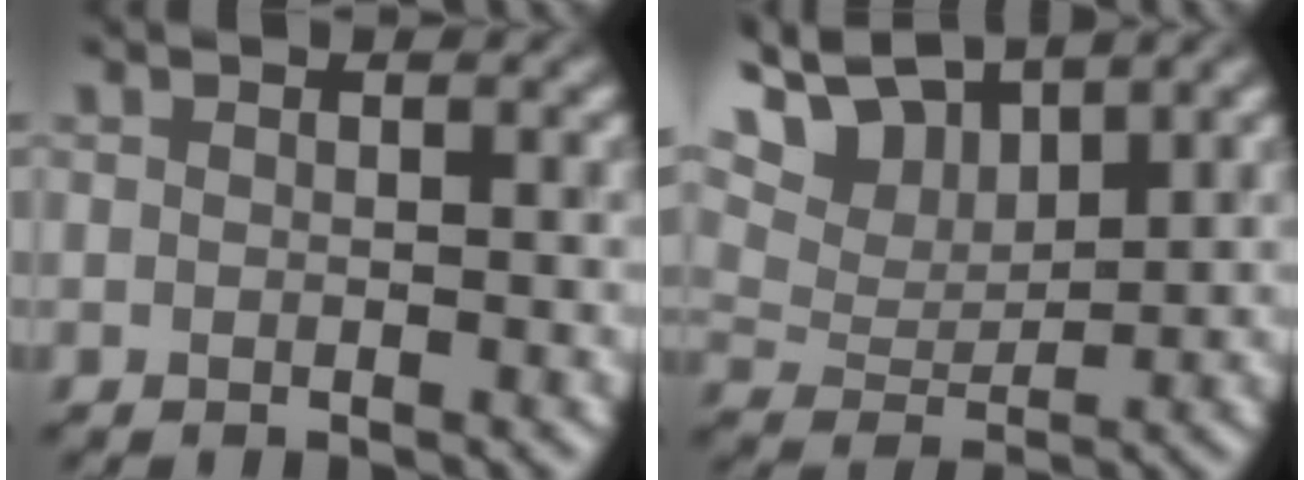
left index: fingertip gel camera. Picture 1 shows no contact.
{"total": 8.4, "force": [6.4, 3.3, 4.4], "torque": [-0.112, 0.021, 0.101]}